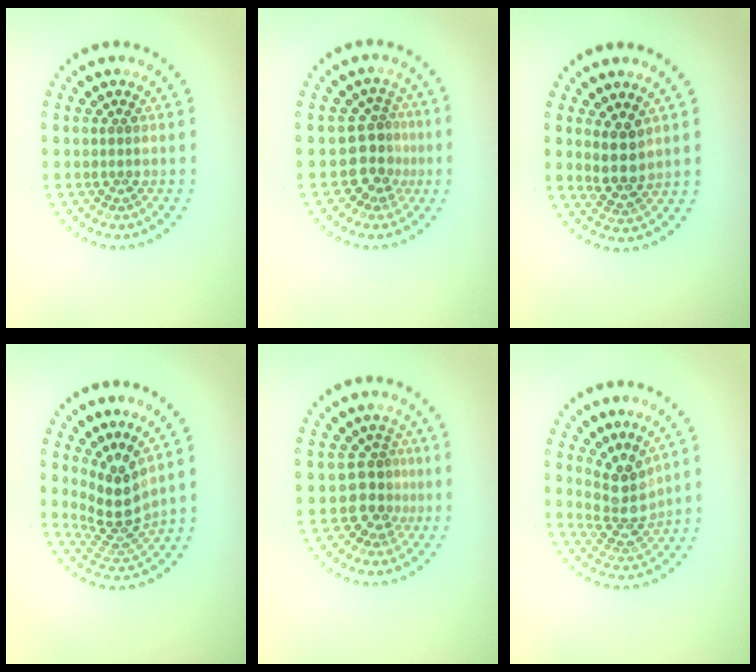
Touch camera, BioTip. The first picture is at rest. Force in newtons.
{"total": 3.1, "press": 2.4, "slide": 1.9}
{"total": 2.8, "press": 2.4, "slide": 1.5}
{"total": 3.7, "press": 2.6, "slide": 2.7}
{"total": 3.0, "press": 2.1, "slide": 2.0}
{"total": 3.7, "press": 2.7, "slide": 2.5}